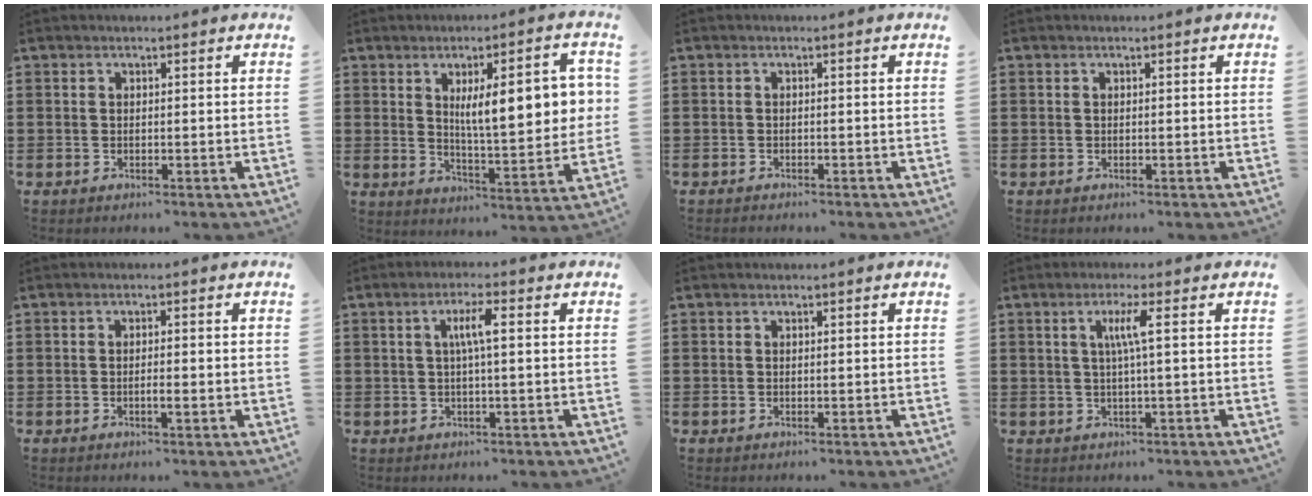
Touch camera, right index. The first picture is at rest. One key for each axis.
{"total": 11.2, "fx": 2.9, "fy": 3.2, "fz": 10.4, "tx": -0.163, "ty": -0.001, "tz": 0.042}
{"total": 0.7, "fx": -0.7, "fy": 0.1, "fz": 0.0, "tx": -0.001, "ty": 0.001, "tz": -0.015}
{"total": 0.0}
{"total": 2.0, "fx": -0.5, "fy": 0.2, "fz": 1.9, "tx": -0.033, "ty": 0.000, "tz": -0.009}
{"total": 3.9, "fx": 0.5, "fy": 0.4, "fz": 3.8, "tx": -0.073, "ty": 0.004, "tz": 0.003}
{"total": 0.0}
{"total": 3.8, "fx": 0.6, "fy": -0.3, "fz": 3.8, "tx": -0.073, "ty": -0.003, "tz": 0.005}